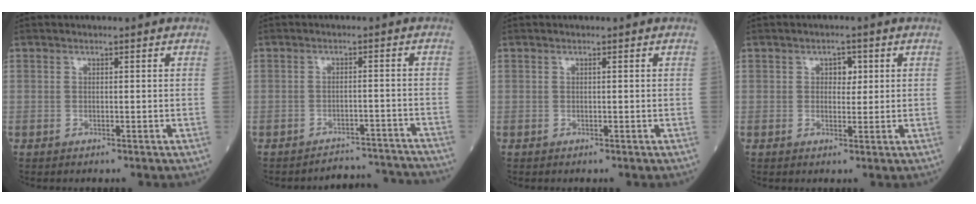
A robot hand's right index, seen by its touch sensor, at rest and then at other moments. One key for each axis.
{"total": 9.3, "fx": -9.2, "fy": 0.6, "fz": -0.8, "tx": 0.020, "ty": 0.022, "tz": -0.109}
{"total": 0.0}
{"total": 2.3, "fx": 0.7, "fy": 1.5, "fz": 1.6, "tx": -0.018, "ty": 0.004, "tz": 0.009}